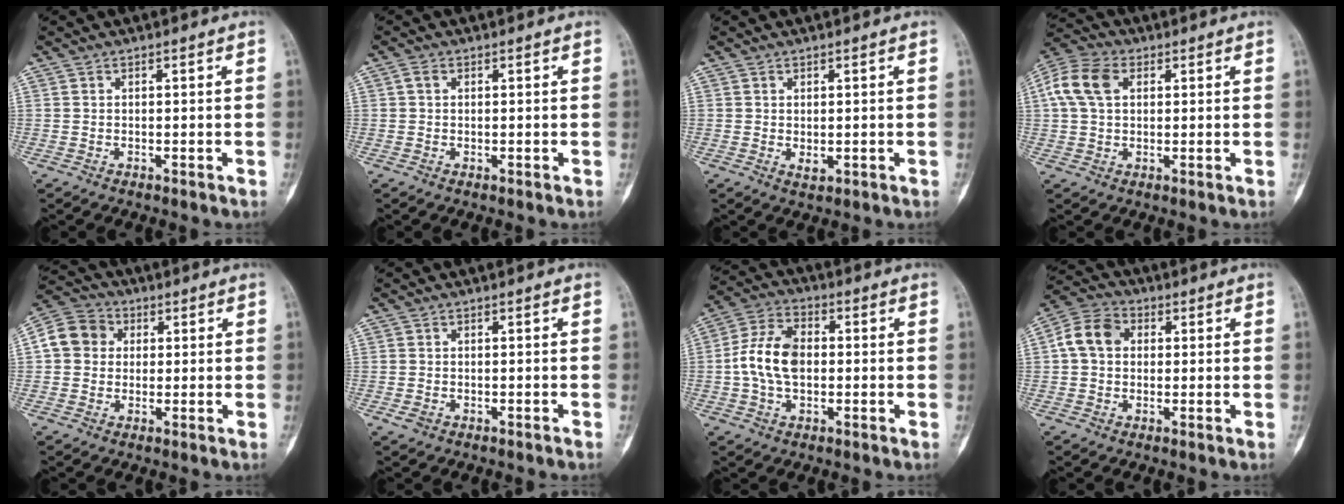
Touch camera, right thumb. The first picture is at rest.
{"total": 1.2, "force": [0.3, 0.8, 0.8], "torque": [-0.016, 0.002, 0.005]}
{"total": 1.3, "force": [0.0, 0.8, 1.0], "torque": [-0.015, -0.005, 0.004]}
{"total": 9.5, "force": [2.5, 6.4, 6.6], "torque": [-0.138, 0.022, 0.042]}
{"total": 8.4, "force": [1.2, 7.4, 3.8], "torque": [-0.056, 0.016, 0.008]}
{"total": 1.2, "force": [-0.7, 0.7, 0.7], "torque": [-0.024, 0.008, -0.010]}
{"total": 10.8, "force": [-0.3, 7.0, 8.2], "torque": [-0.155, 0.024, -0.012]}
{"total": 7.7, "force": [1.1, 6.0, 4.8], "torque": [-0.083, 0.022, 0.011]}